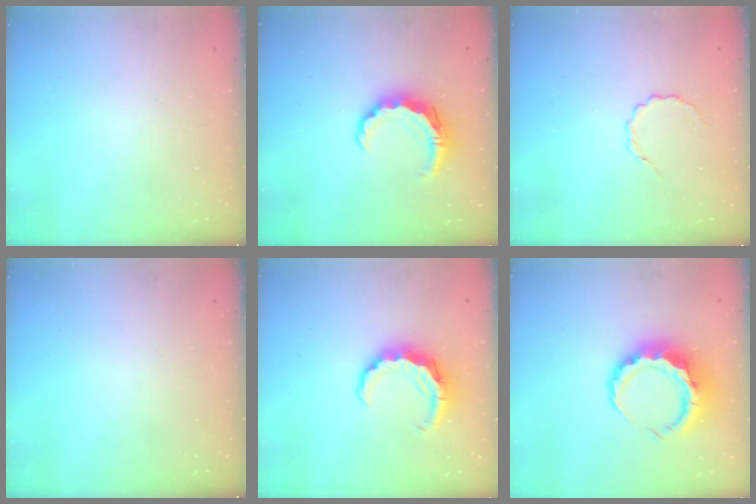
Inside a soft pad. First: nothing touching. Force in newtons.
{"total": 7.9, "press": 7.8, "slide": 1.3}
{"total": 2.4, "press": 2.2, "slide": 0.9}
{"total": 0.0}
{"total": 9.5, "press": 9.3, "slide": 1.8}
{"total": 8.8, "press": 8.6, "slide": 1.8}